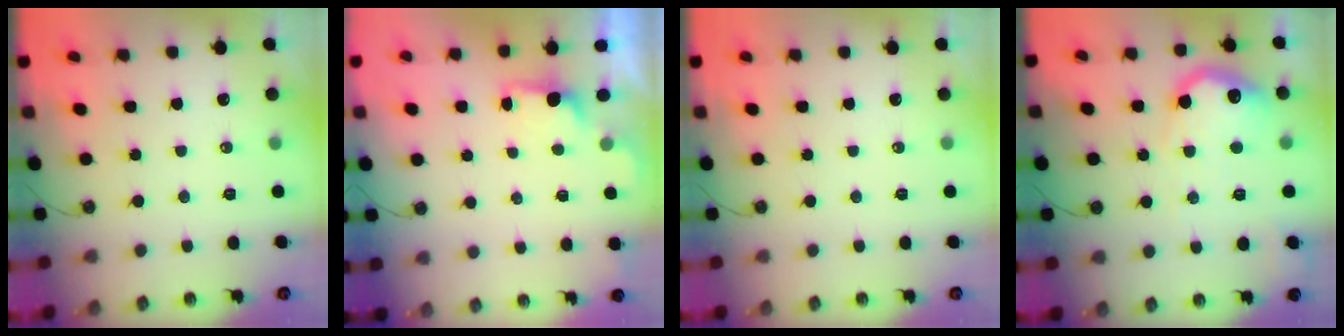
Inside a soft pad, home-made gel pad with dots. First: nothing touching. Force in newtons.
{"total": 0.9, "press": 0.6, "slide": 0.8}
{"total": 0.0}
{"total": 15.9, "press": 15.9, "slide": 1.1}